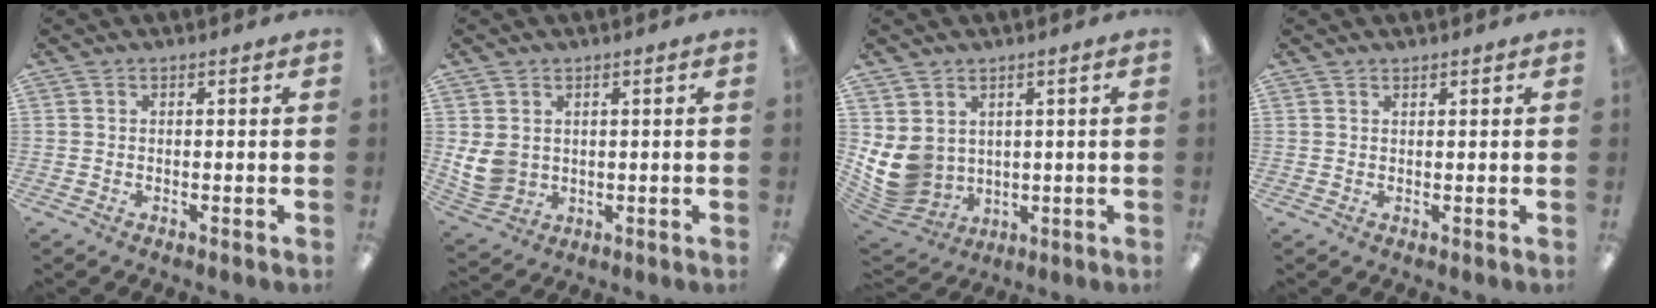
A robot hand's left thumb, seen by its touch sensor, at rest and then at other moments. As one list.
[{"total": 7.1, "force": [1.6, 6.2, 3.2], "torque": [-0.079, 0.001, 0.035]}, {"total": 10.0, "force": [1.2, 8.9, 4.3], "torque": [-0.129, -0.017, 0.032]}, {"total": 0.8, "force": [0.7, 0.3, 0.1], "torque": [-0.002, 0.000, 0.013]}]